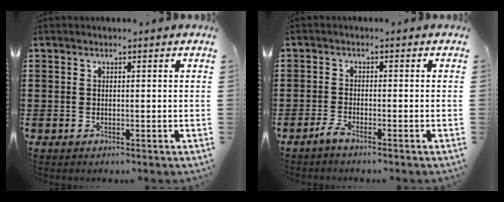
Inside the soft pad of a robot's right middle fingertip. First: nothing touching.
{"total": 1.7, "force": [-1.2, 0.0, 1.1], "torque": [-0.026, -0.005, -0.025]}